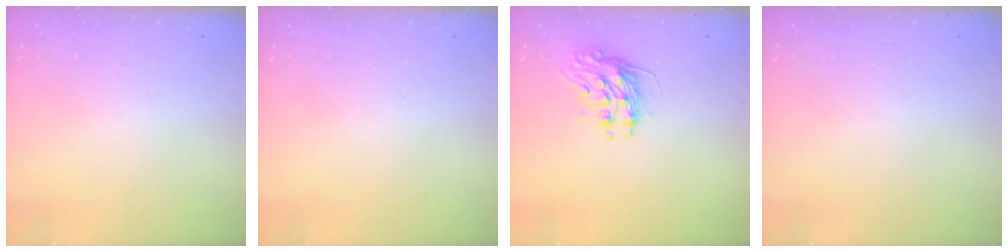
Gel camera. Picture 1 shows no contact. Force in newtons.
{"total": 0.0}
{"total": 9.1, "press": 9.0, "slide": 1.0}
{"total": 0.0}